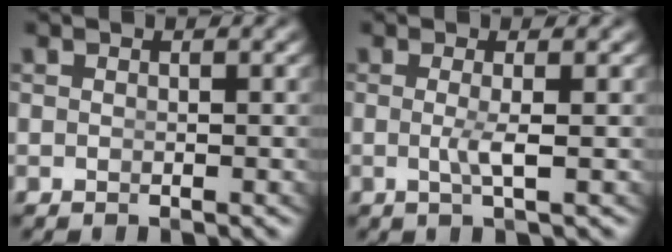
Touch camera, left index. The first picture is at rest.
{"total": 1.8, "force": [-0.3, -0.6, 1.6], "torque": [-0.040, -0.014, 0.003]}